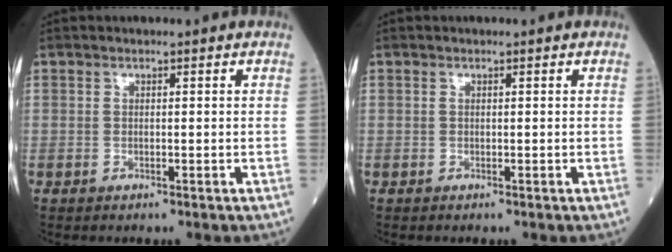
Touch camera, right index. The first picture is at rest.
{"total": 0.0}